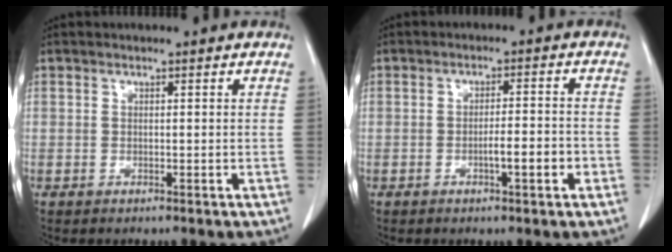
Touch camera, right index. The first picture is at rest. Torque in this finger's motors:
{"motor_torque": [0.75, -0.59, 0.21, 0.09]}